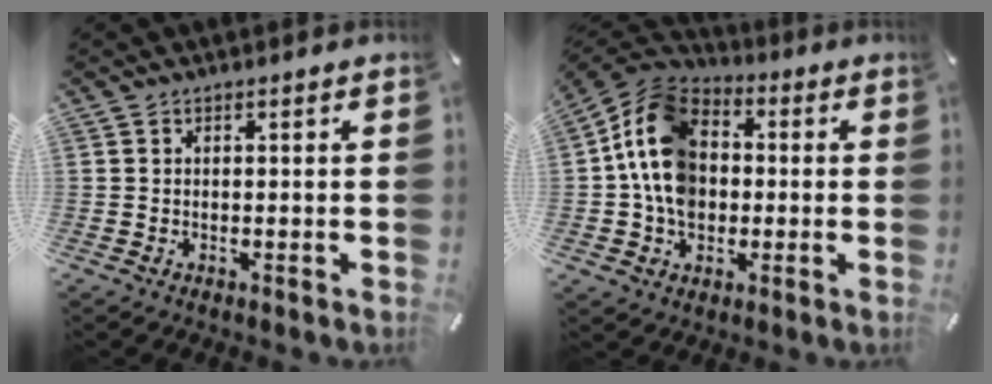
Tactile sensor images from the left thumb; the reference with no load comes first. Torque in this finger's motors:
{"motor_torque": [2.29, 2.72, 1.74, -0.19, 0.27]}